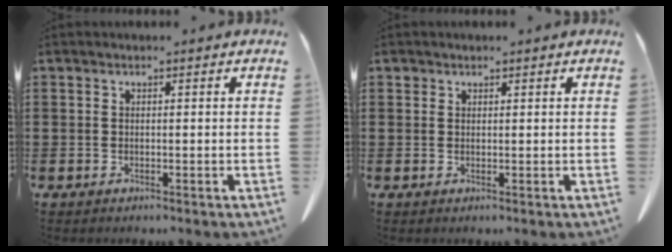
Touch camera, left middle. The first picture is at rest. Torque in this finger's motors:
{"motor_torque": [0.30, 0.41, 0.01, 0.01]}